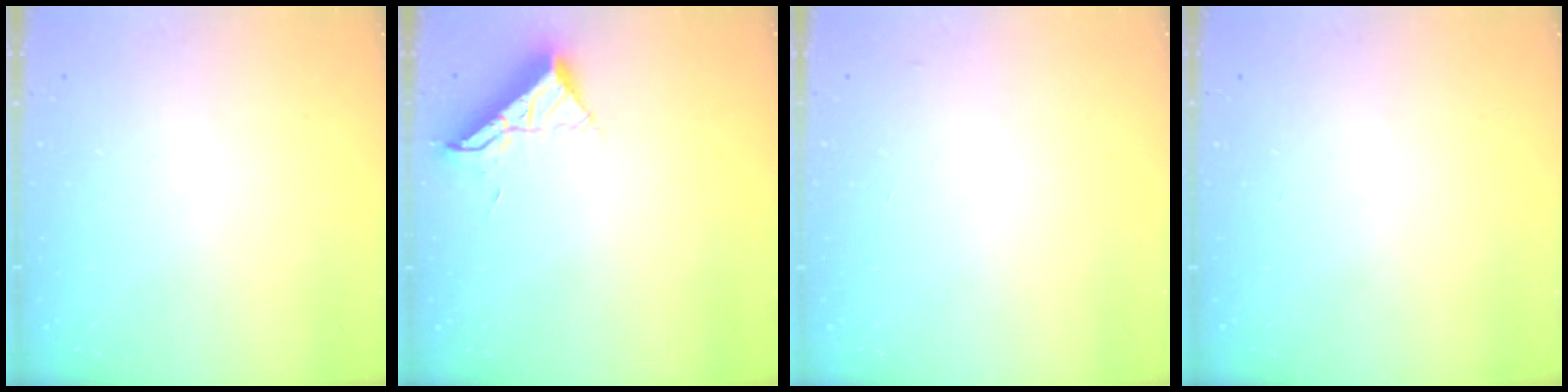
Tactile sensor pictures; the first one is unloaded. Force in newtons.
{"total": 10.2, "press": 10.2, "slide": 0.5}
{"total": 2.9, "press": 2.9, "slide": 0.1}
{"total": 0.0}